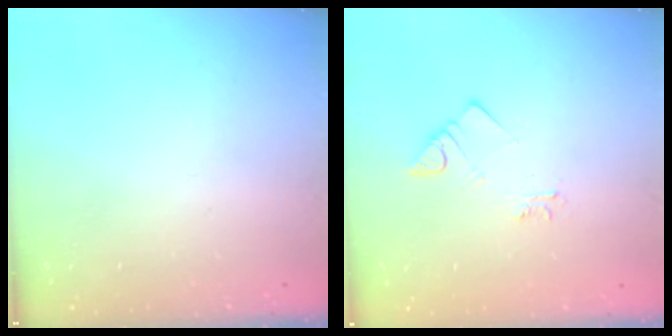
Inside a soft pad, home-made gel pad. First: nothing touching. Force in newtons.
{"total": 3.3, "press": 3.2, "slide": 0.4}